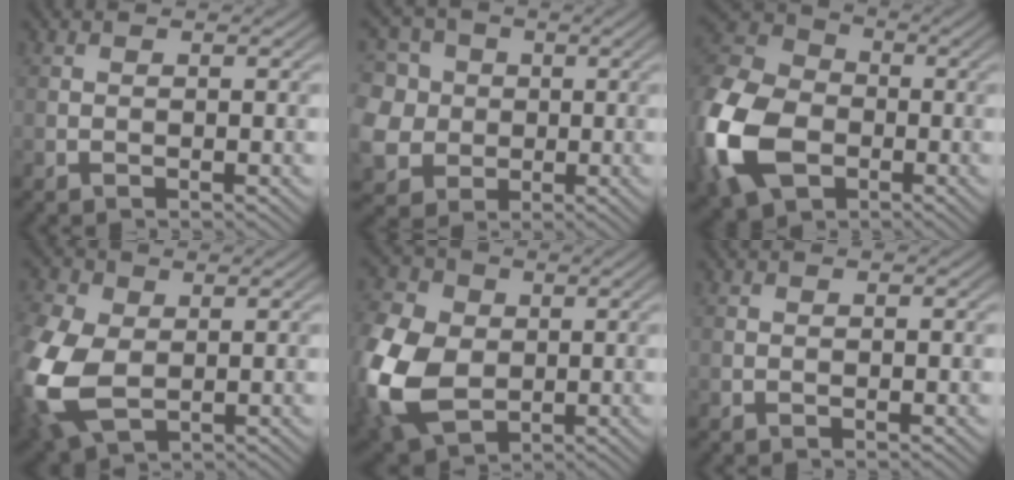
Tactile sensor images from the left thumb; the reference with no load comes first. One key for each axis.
{"total": 10.7, "fx": 1.2, "fy": 9.7, "fz": 4.4, "tx": -0.169, "ty": 0.010, "tz": 0.002}
{"total": 17.4, "fx": -5.2, "fy": 12.4, "fz": 11.1, "tx": -0.317, "ty": -0.037, "tz": -0.107}
{"total": 12.0, "fx": -1.0, "fy": 8.2, "fz": 8.7, "tx": -0.273, "ty": -0.019, "tz": -0.018}
{"total": 14.8, "fx": -1.8, "fy": 10.8, "fz": 10.0, "tx": -0.287, "ty": -0.016, "tz": -0.042}
{"total": 0.0}